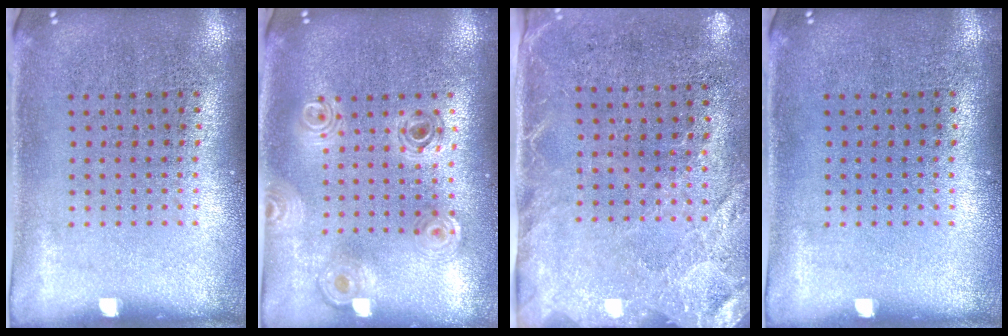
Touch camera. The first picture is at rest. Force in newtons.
{"total": 0.8, "press": 0.8, "slide": 0.1}
{"total": 2.7, "press": 2.2, "slide": 1.6}
{"total": 0.0}